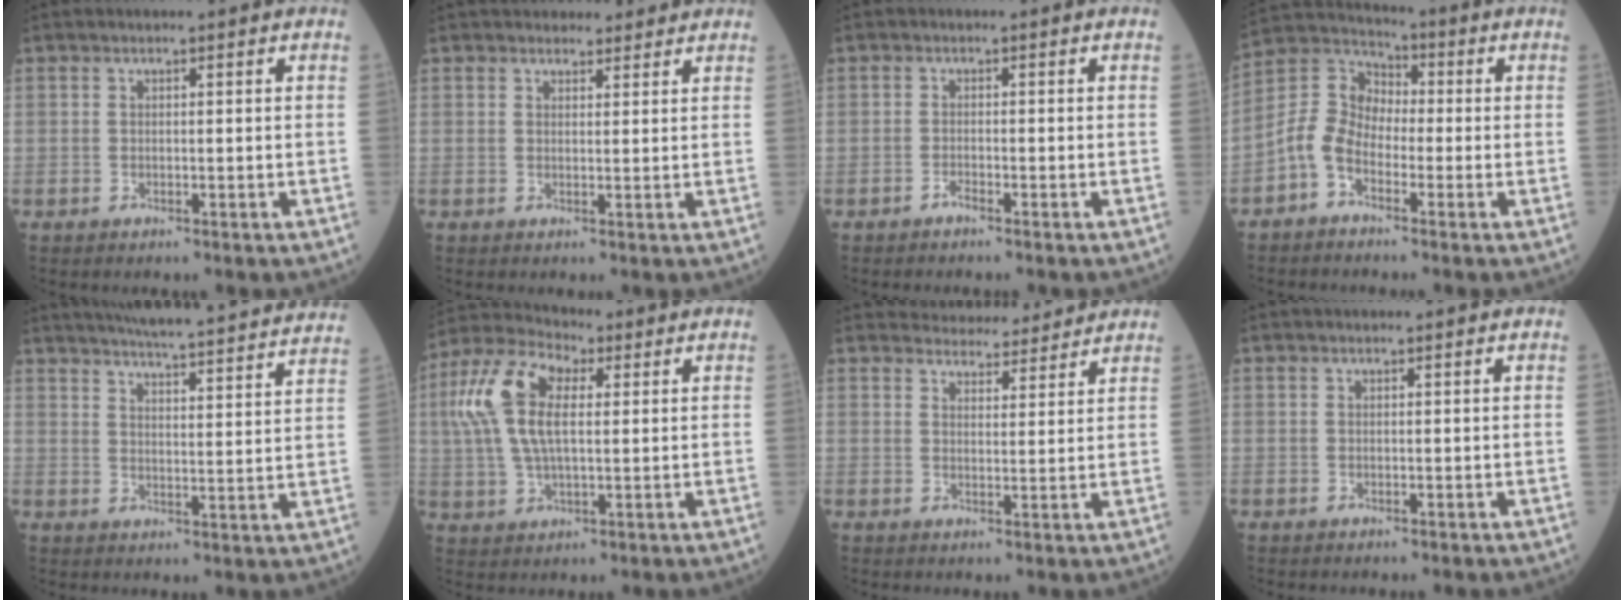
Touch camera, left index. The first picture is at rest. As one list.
[{"total": 6.9, "force": [6.2, 2.4, 1.9], "torque": [-0.012, 0.022, 0.080]}, {"total": 0.8, "force": [-0.7, 0.0, 0.3], "torque": [-0.008, -0.001, -0.013]}, {"total": 7.0, "force": [-3.2, 4.7, 4.1], "torque": [-0.101, 0.023, -0.078]}, {"total": 27.5, "force": [25.5, 1.3, 10.4], "torque": [-0.161, -0.038, 0.314]}, {"total": 11.3, "force": [2.3, 4.7, 10.0], "torque": [-0.240, 0.029, 0.043]}, {"total": 8.2, "force": [7.9, 1.7, 0.9], "torque": [-0.005, 0.010, 0.099]}, {"total": 0.0}]